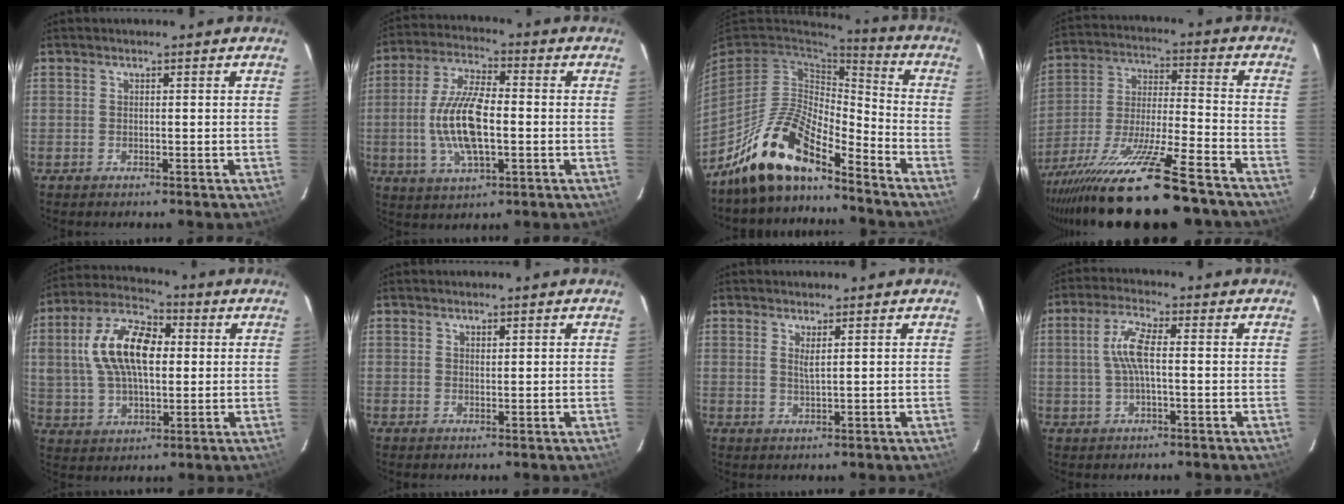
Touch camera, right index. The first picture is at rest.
{"total": 13.2, "force": [-1.7, 4.9, 12.1], "torque": [-0.248, 0.002, -0.031]}
{"total": 14.9, "force": [-11.8, 4.4, 8.0], "torque": [-0.170, -0.003, -0.223]}
{"total": 22.3, "force": [-17.5, 2.5, 13.7], "torque": [-0.269, -0.059, -0.286]}
{"total": 15.8, "force": [2.5, 8.7, 12.9], "torque": [-0.259, 0.024, 0.043]}
{"total": 0.7, "force": [0.5, 0.3, 0.3], "torque": [-0.004, 0.001, 0.010]}
{"total": 1.8, "force": [0.9, 0.1, 1.6], "torque": [-0.030, -0.003, 0.014]}
{"total": 6.2, "force": [0.1, 1.4, 6.0], "torque": [-0.123, 0.009, 0.003]}